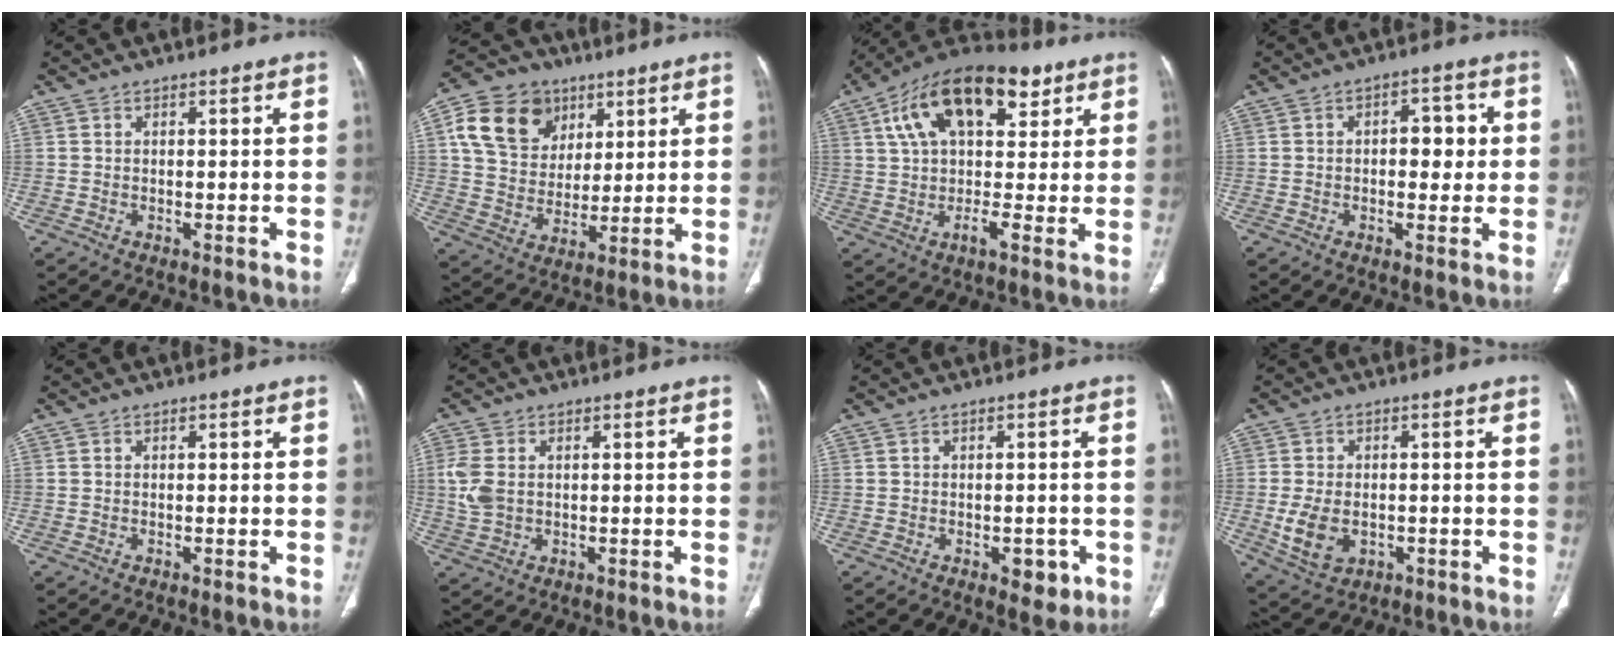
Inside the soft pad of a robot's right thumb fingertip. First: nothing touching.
{"total": 15.6, "force": [6.7, 12.1, 7.3], "torque": [-0.112, -0.005, 0.124]}
{"total": 20.6, "force": [8.6, 10.6, 15.4], "torque": [-0.239, 0.012, 0.137]}
{"total": 6.0, "force": [0.5, 3.5, 4.8], "torque": [-0.040, 0.009, 0.004]}
{"total": 0.0}
{"total": 5.5, "force": [0.7, 3.8, 4.0], "torque": [-0.103, 0.003, 0.019]}
{"total": 4.1, "force": [-1.6, 2.3, 3.0], "torque": [-0.014, 0.002, -0.014]}
{"total": 7.6, "force": [-1.5, 5.2, 5.3], "torque": [-0.095, -0.001, -0.013]}